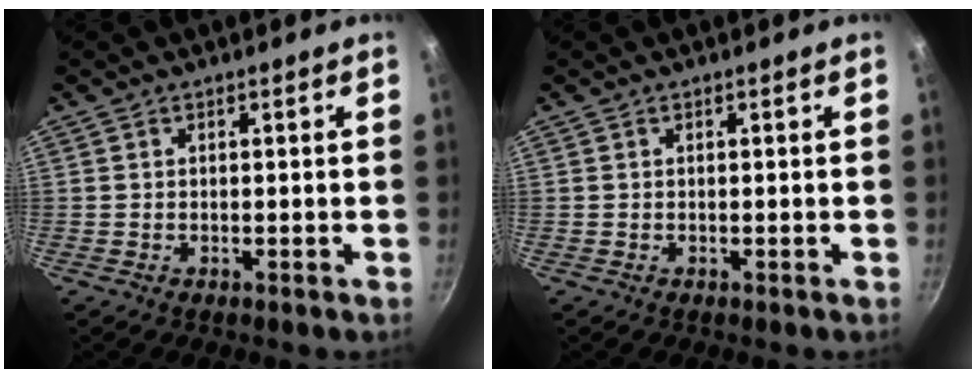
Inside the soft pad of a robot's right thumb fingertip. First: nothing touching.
{"total": 0.0}